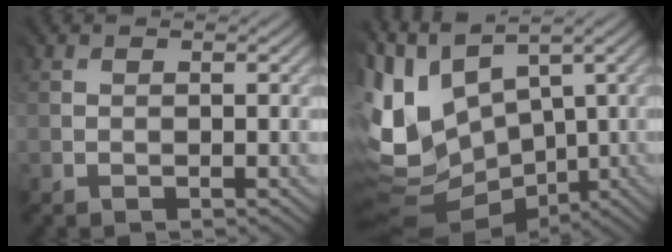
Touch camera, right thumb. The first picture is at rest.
{"total": 9.2, "force": [1.8, 6.6, 6.2], "torque": [-0.195, 0.002, 0.036]}